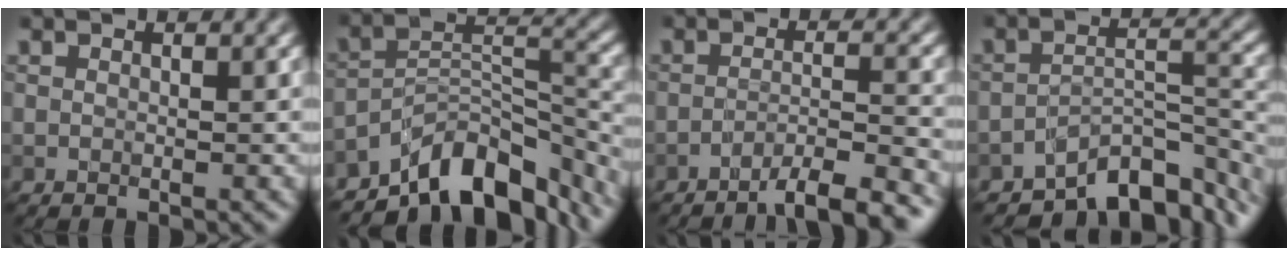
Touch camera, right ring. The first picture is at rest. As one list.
[{"total": 10.3, "force": [-7.9, 4.0, 5.2], "torque": [-0.073, 0.005, -0.143]}, {"total": 5.4, "force": [-4.2, 0.6, 3.3], "torque": [-0.045, 0.009, -0.068]}, {"total": 8.2, "force": [-6.2, 3.1, 4.4], "torque": [-0.047, -0.011, -0.098]}]